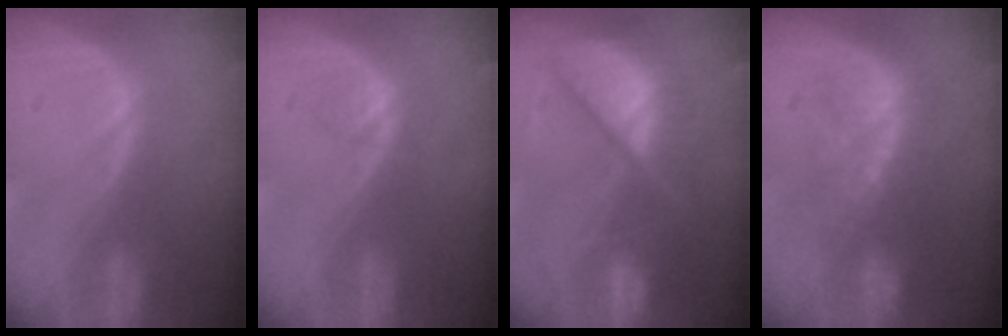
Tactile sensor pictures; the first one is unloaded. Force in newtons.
{"total": 1.6, "press": 1.5, "slide": 0.2}
{"total": 10.4, "press": 10.3, "slide": 1.4}
{"total": 8.1, "press": 7.6, "slide": 2.6}